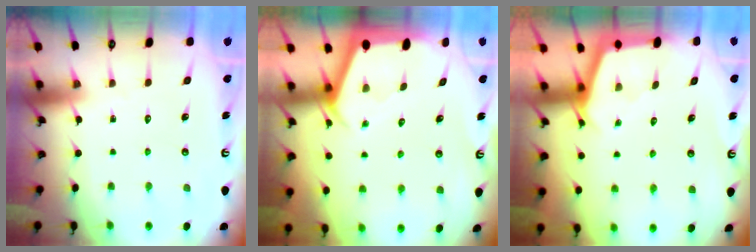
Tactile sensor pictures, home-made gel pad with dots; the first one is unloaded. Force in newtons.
{"total": 2.5, "press": 2.5, "slide": 0.3}
{"total": 2.9, "press": 2.9, "slide": 0.3}